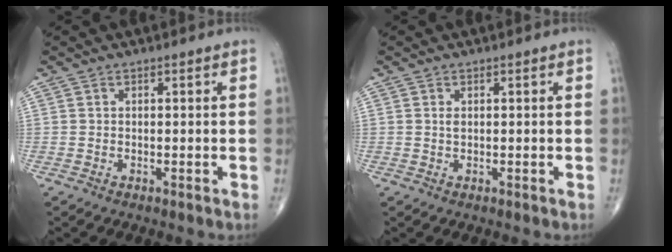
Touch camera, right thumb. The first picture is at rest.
{"total": 0.8, "force": [0.2, 0.4, 0.7], "torque": [-0.012, 0.001, 0.005]}